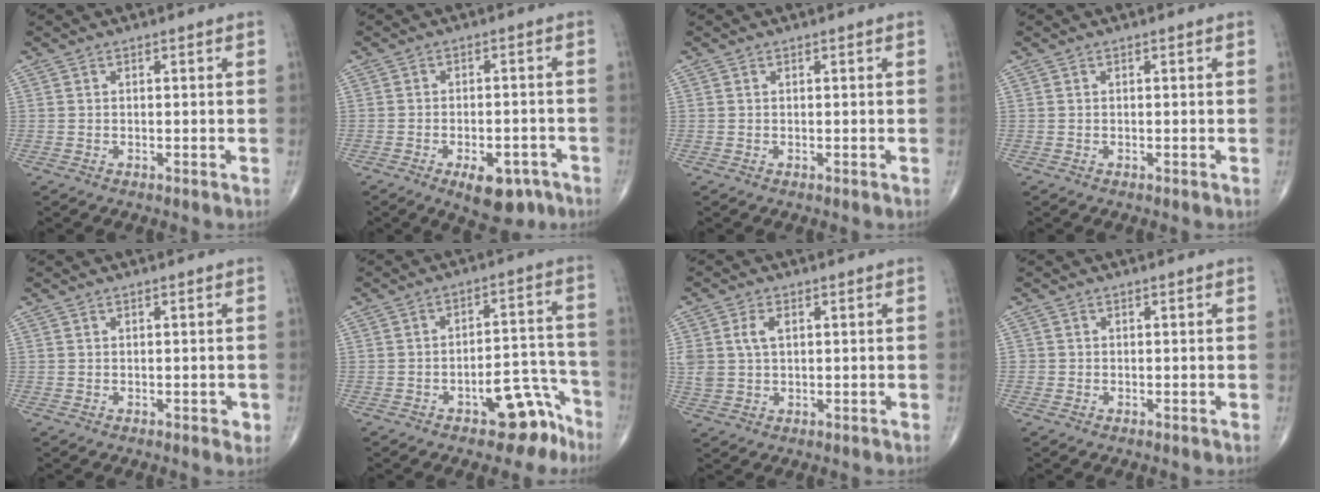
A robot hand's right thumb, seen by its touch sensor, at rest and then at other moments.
{"total": 8.4, "force": [-4.7, 4.0, 5.7], "torque": [-0.066, 0.017, -0.061]}
{"total": 0.0}
{"total": 0.0}
{"total": 1.4, "force": [-0.1, 0.8, 1.2], "torque": [-0.013, -0.002, 0.000]}
{"total": 9.6, "force": [-6.1, 4.4, 5.9], "torque": [-0.044, 0.068, -0.080]}
{"total": 5.1, "force": [1.4, 3.2, 3.7], "torque": [-0.083, 0.004, 0.030]}
{"total": 0.6, "force": [-0.2, 0.6, 0.0], "torque": [0.003, 0.005, -0.005]}